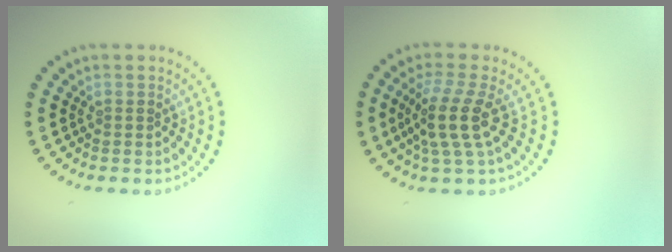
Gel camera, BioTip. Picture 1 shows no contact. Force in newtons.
{"total": 3.7, "press": 2.8, "slide": 2.4}